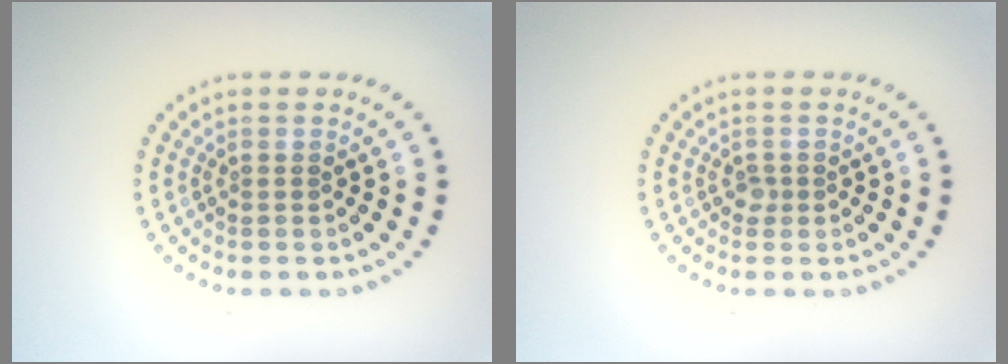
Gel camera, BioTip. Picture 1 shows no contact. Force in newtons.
{"total": 0.7, "press": 0.4, "slide": 0.6}